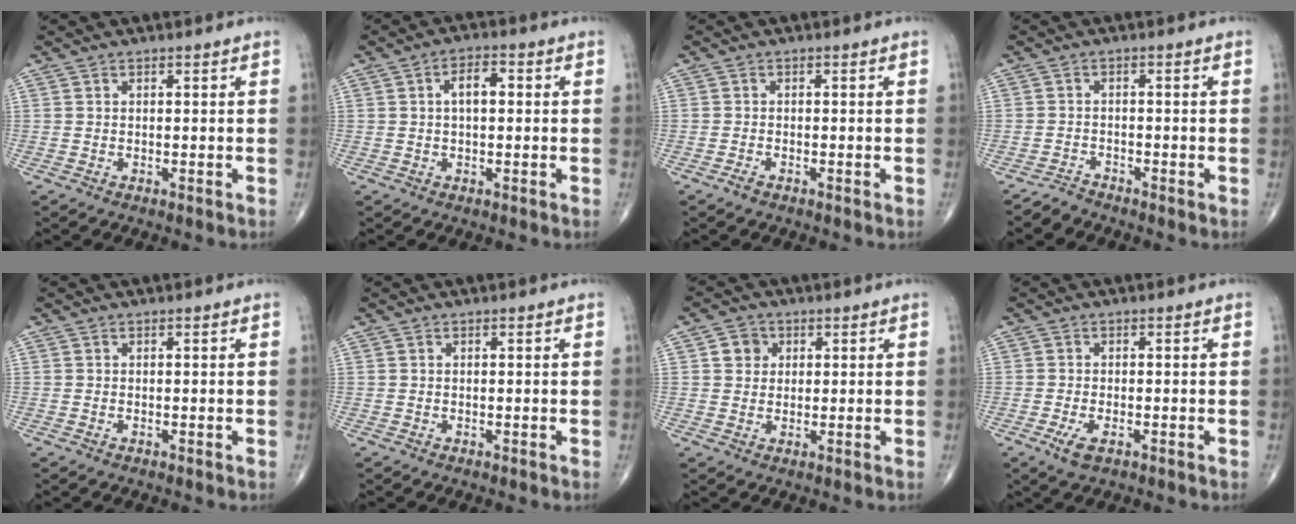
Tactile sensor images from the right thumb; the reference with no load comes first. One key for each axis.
{"total": 4.4, "fx": 0.6, "fy": 2.2, "fz": 3.8, "tx": -0.061, "ty": 0.011, "tz": 0.005}
{"total": 1.0, "fx": -0.8, "fy": 0.4, "fz": 0.5, "tx": -0.017, "ty": -0.001, "tz": -0.016}
{"total": 1.9, "fx": -1.8, "fy": 0.3, "fz": -0.4, "tx": 0.009, "ty": -0.007, "tz": -0.038}
{"total": 0.0}
{"total": 0.0}
{"total": 3.6, "fx": 1.1, "fy": 3.2, "fz": 1.2, "tx": -0.003, "ty": -0.001, "tz": 0.014}
{"total": 3.1, "fx": -1.4, "fy": 1.4, "fz": 2.4, "tx": -0.053, "ty": -0.004, "tz": -0.025}